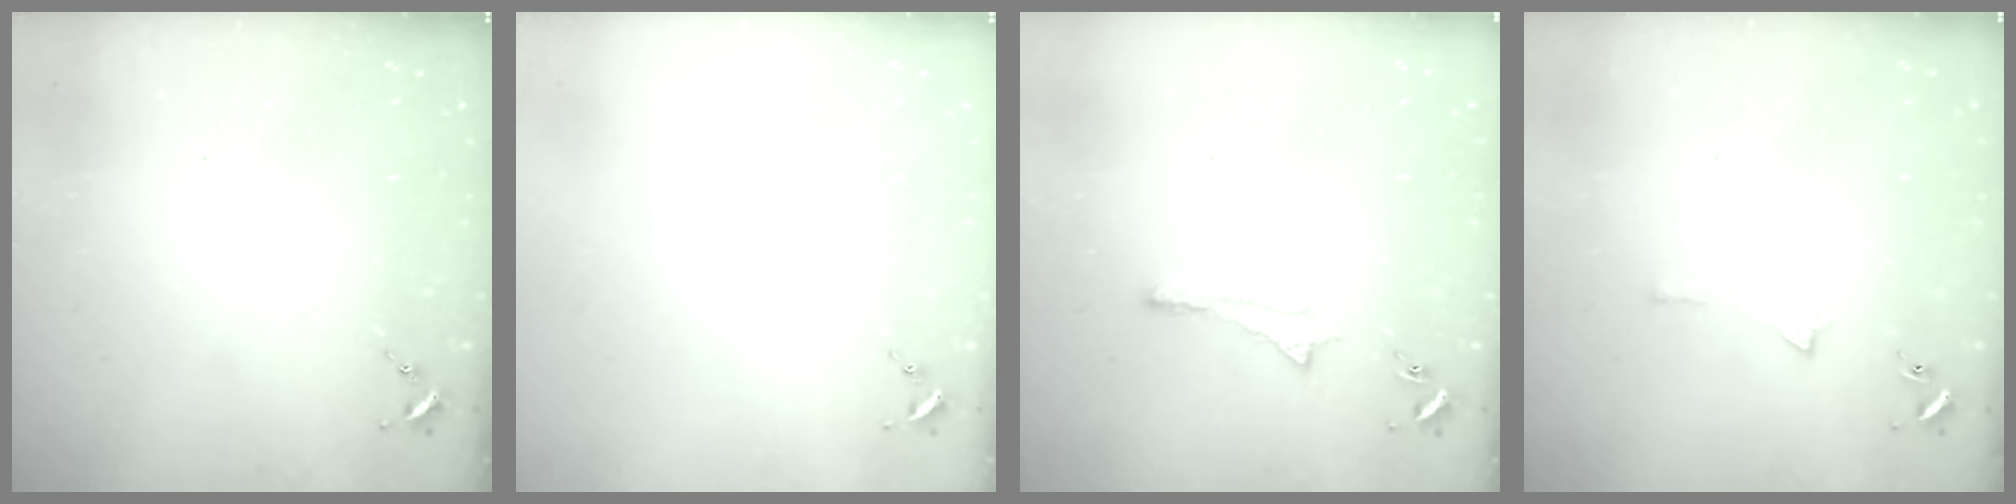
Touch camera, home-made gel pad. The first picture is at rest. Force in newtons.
{"total": 0.0}
{"total": 3.5, "press": 3.4, "slide": 0.5}
{"total": 4.0, "press": 4.0, "slide": 0.7}